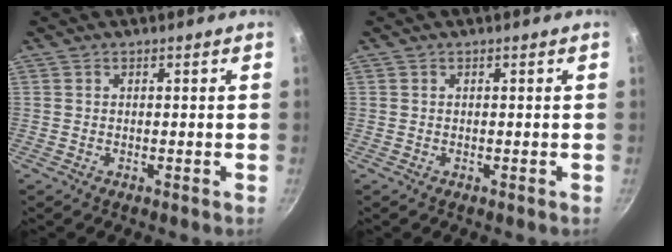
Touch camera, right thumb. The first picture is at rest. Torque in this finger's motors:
{"motor_torque": [-0.15, 0.15, -0.03, 0.26, 0.03]}